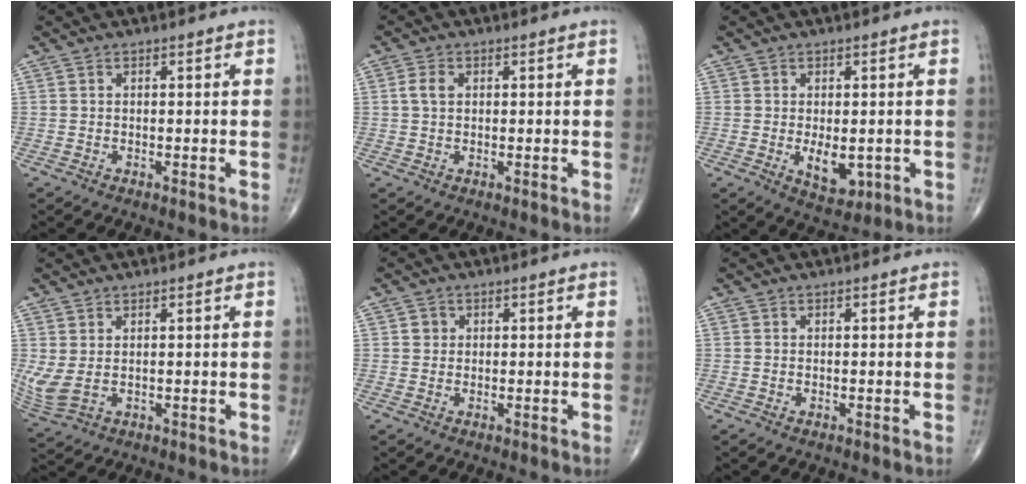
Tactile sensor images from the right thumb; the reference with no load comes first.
{"total": 2.8, "force": [0.6, 1.9, 2.0], "torque": [-0.039, 0.006, 0.012]}
{"total": 5.8, "force": [-0.9, 3.3, 4.7], "torque": [-0.057, -0.011, -0.004]}
{"total": 5.4, "force": [0.7, 3.1, 4.4], "torque": [-0.113, 0.000, 0.028]}
{"total": 1.7, "force": [0.4, 1.6, 0.4], "torque": [0.002, 0.000, 0.004]}
{"total": 0.0}